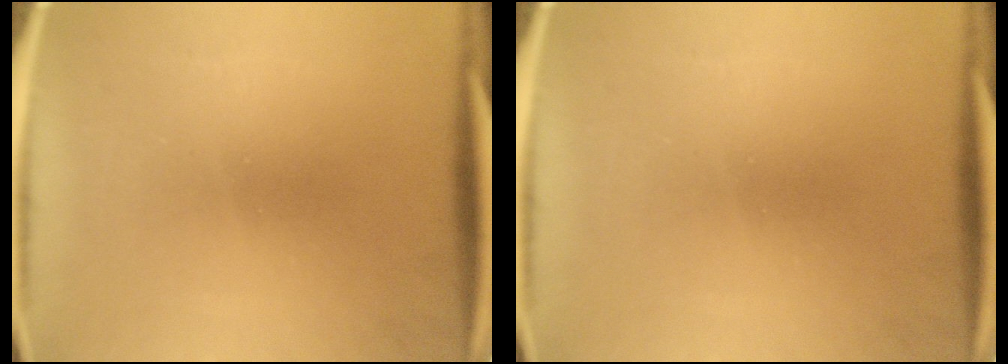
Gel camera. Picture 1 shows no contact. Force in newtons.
{"total": 0.0}